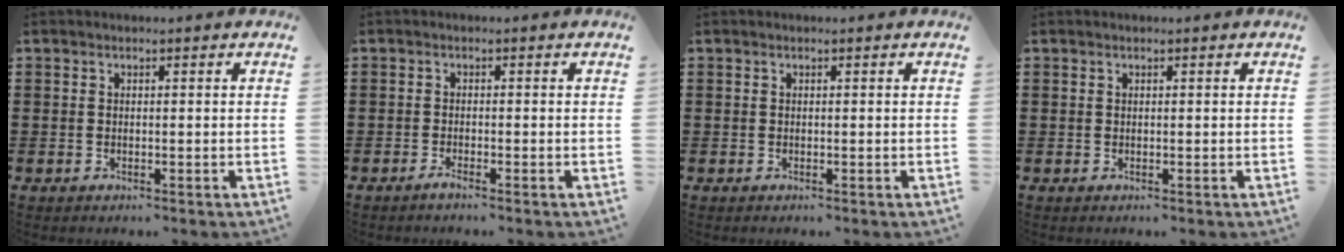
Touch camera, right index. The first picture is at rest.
{"total": 1.1, "force": [-0.9, -0.1, 0.6], "torque": [-0.010, -0.004, -0.016]}
{"total": 0.0}
{"total": 0.0}